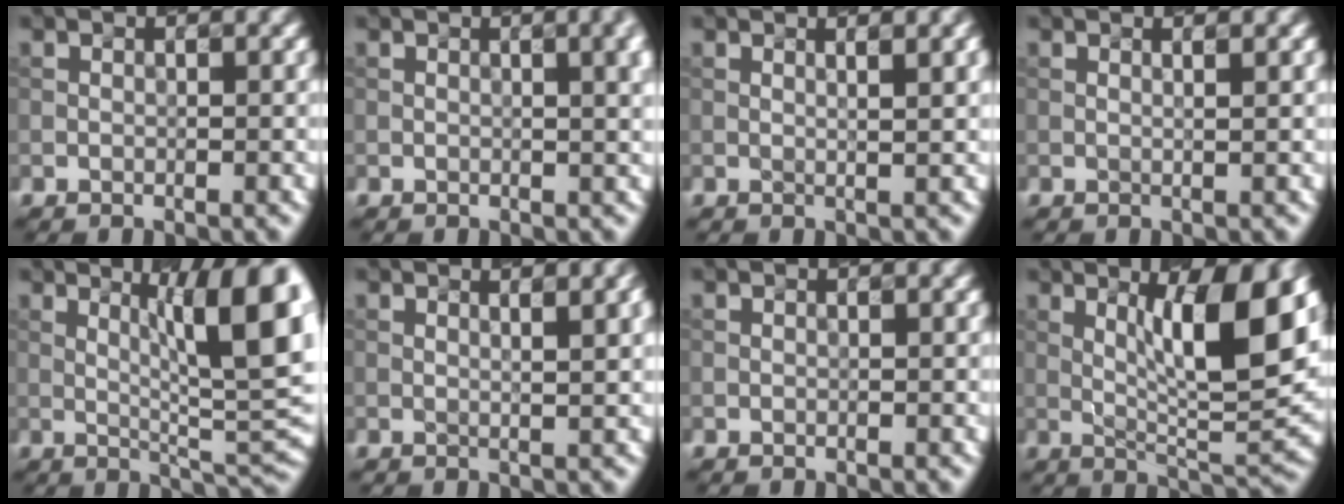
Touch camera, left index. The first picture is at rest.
{"total": 4.3, "force": [1.2, 1.7, 3.8], "torque": [-0.031, 0.012, 0.013]}
{"total": 2.9, "force": [1.3, 0.9, 2.4], "torque": [-0.021, 0.001, 0.007]}
{"total": 1.0, "force": [0.6, 0.3, 0.8], "torque": [-0.007, -0.002, 0.001]}
{"total": 10.7, "force": [2.8, 2.4, 10.0], "torque": [-0.126, 0.004, 0.046]}
{"total": 3.7, "force": [1.6, 1.3, 3.1], "torque": [-0.023, 0.006, 0.010]}
{"total": 0.0}
{"total": 9.4, "force": [2.5, 1.9, 8.9], "torque": [-0.129, -0.008, 0.048]}